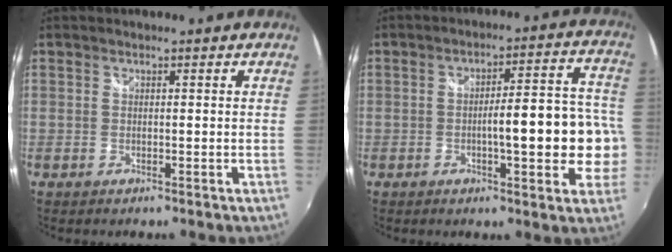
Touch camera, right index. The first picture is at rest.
{"total": 12.8, "force": [-3.0, 2.8, 12.1], "torque": [-0.168, 0.014, -0.036]}